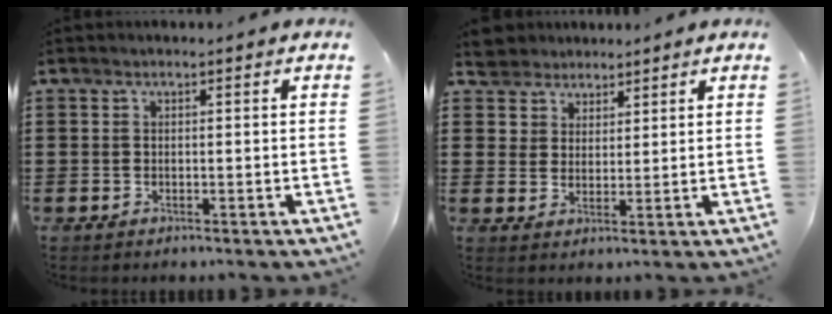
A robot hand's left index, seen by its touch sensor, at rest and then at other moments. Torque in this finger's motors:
{"motor_torque": [-0.01, -0.01, 0.01, 0.00]}